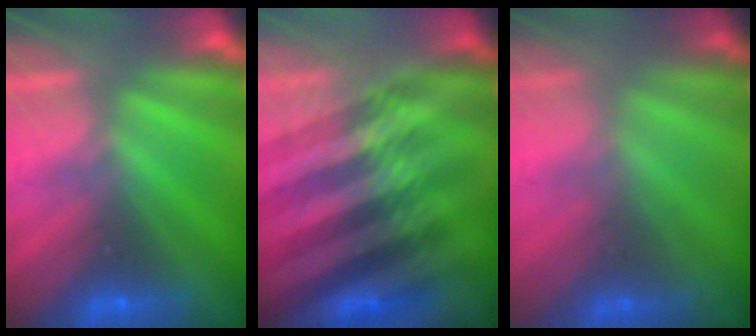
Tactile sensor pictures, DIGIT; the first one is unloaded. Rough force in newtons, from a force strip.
{"total": 4.5}
{"total": 1.6}